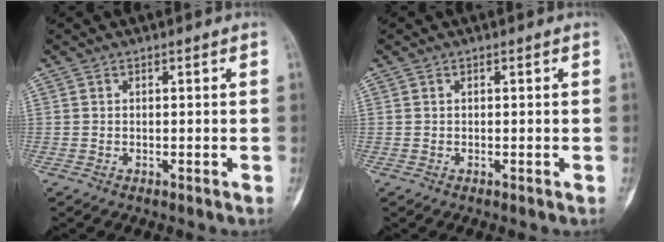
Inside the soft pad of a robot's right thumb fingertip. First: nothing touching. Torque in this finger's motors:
{"motor_torque": [-0.17, 0.17, 0.03, 0.13, 0.00]}